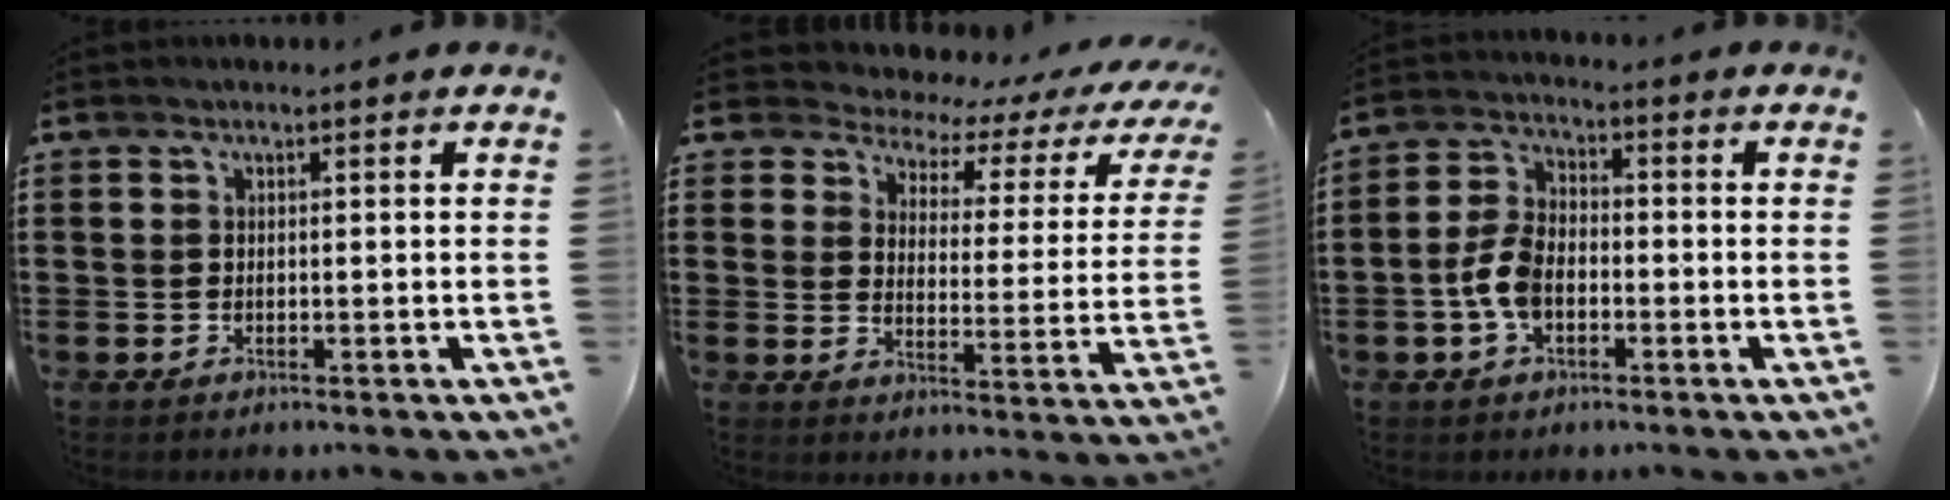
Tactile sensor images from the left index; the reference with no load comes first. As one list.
[{"total": 3.5, "force": [3.0, 1.5, 0.8], "torque": [-0.033, -0.027, 0.042]}, {"total": 6.2, "force": [-1.8, 3.7, 4.7], "torque": [-0.122, -0.001, -0.042]}]